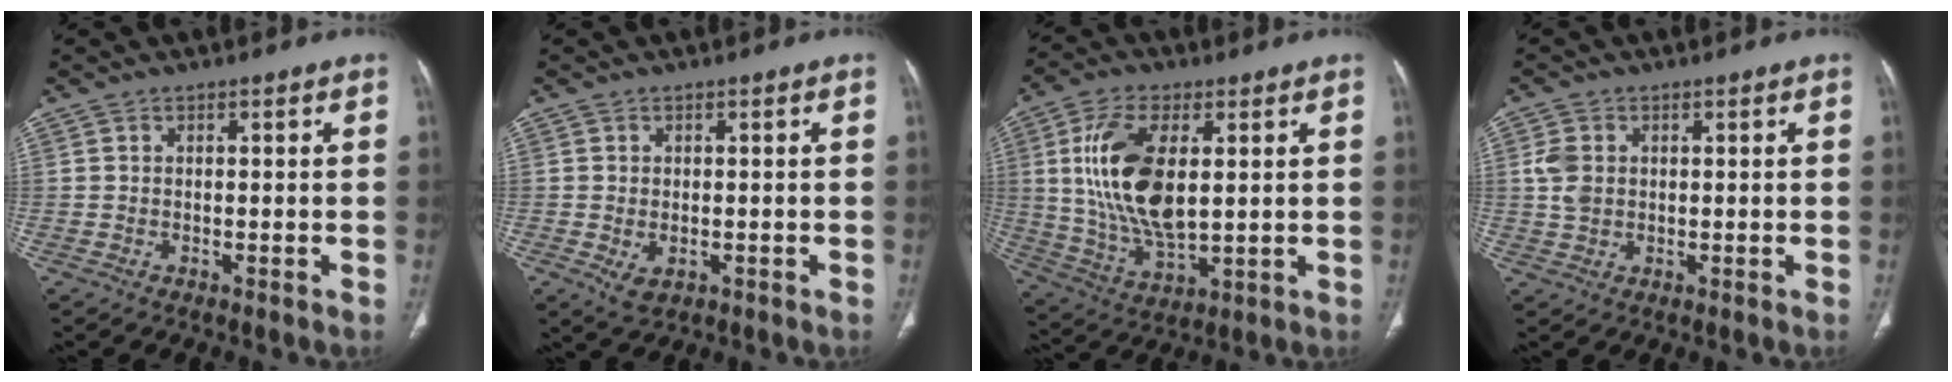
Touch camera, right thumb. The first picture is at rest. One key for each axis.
{"total": 3.3, "fx": -1.0, "fy": 2.2, "fz": 2.3, "tx": -0.040, "ty": -0.003, "tz": -0.005}
{"total": 16.8, "fx": 3.1, "fy": 8.2, "fz": 14.4, "tx": -0.281, "ty": -0.015, "tz": 0.067}
{"total": 4.2, "fx": 0.6, "fy": 3.2, "fz": 2.6, "tx": -0.050, "ty": 0.001, "tz": 0.014}